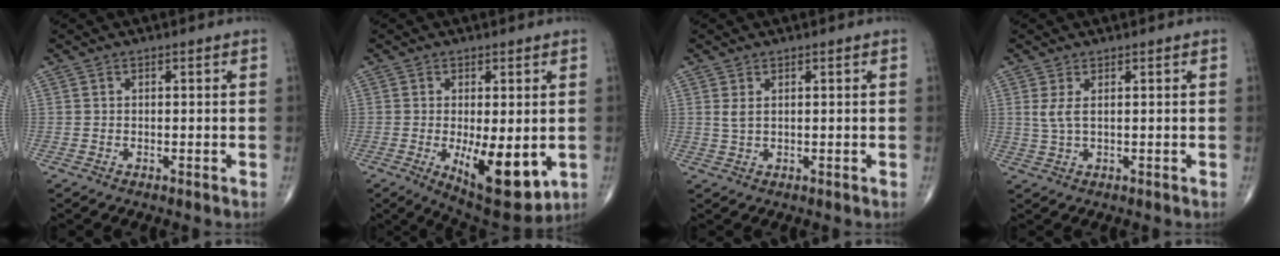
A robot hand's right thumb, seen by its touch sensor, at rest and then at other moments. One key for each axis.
{"total": 12.4, "fx": -2.6, "fy": 4.8, "fz": 11.1, "tx": -0.154, "ty": -0.028, "tz": -0.024}
{"total": 1.4, "fx": 0.6, "fy": 0.5, "fz": 1.2, "tx": -0.030, "ty": 0.004, "tz": 0.018}
{"total": 2.4, "fx": 0.7, "fy": 0.6, "fz": 2.2, "tx": -0.061, "ty": 0.003, "tz": 0.021}